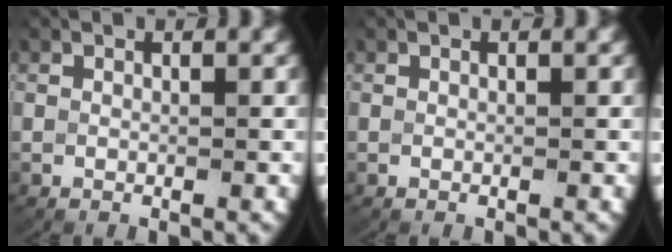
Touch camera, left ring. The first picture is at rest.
{"total": 0.0}